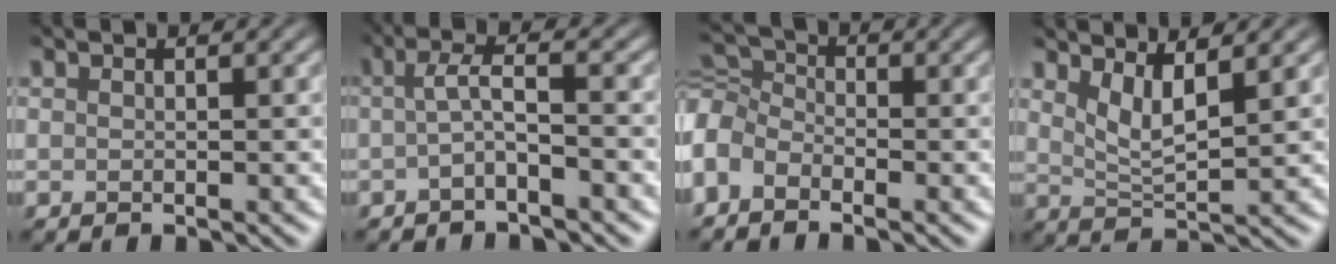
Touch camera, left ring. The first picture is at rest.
{"total": 2.4, "force": [-0.5, 0.4, 2.3], "torque": [-0.047, 0.003, -0.014]}
{"total": 4.2, "force": [-2.2, 2.9, 2.2], "torque": [-0.047, 0.011, -0.062]}
{"total": 3.2, "force": [2.0, 0.8, 2.4], "torque": [-0.047, -0.010, 0.041]}